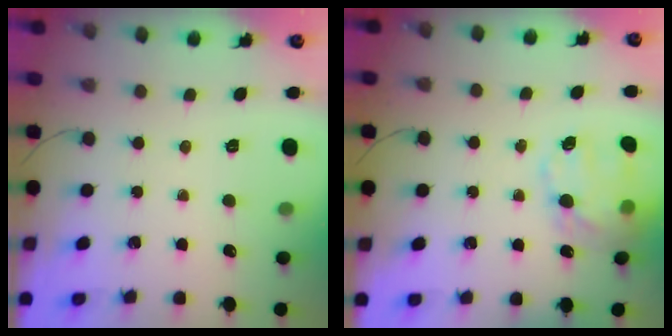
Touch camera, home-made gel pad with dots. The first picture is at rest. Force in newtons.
{"total": 17.1, "press": 16.8, "slide": 2.9}